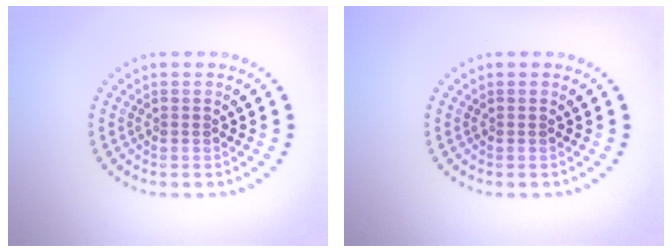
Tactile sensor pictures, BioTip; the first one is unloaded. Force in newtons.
{"total": 0.0}